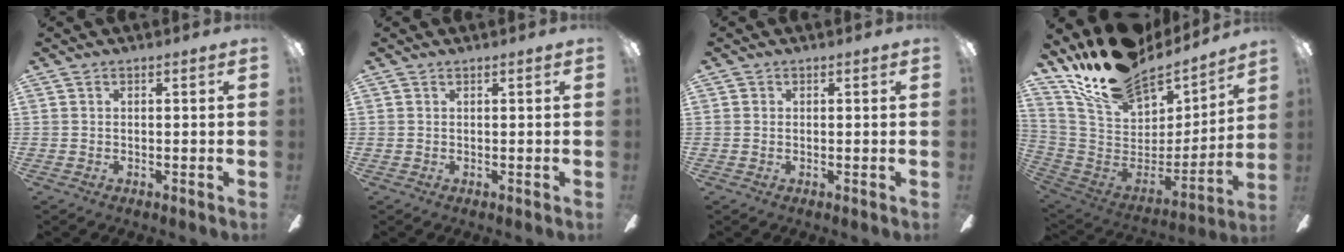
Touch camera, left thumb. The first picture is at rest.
{"total": 0.0}
{"total": 0.6, "force": [0.1, 0.6, 0.0], "torque": [0.000, 0.004, 0.001]}
{"total": 22.0, "force": [17.8, 9.5, 8.8], "torque": [-0.163, -0.122, 0.322]}